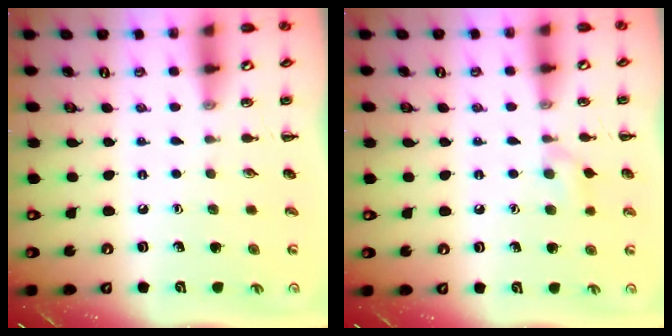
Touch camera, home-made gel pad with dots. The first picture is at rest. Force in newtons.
{"total": 6.0, "press": 5.6, "slide": 2.2}